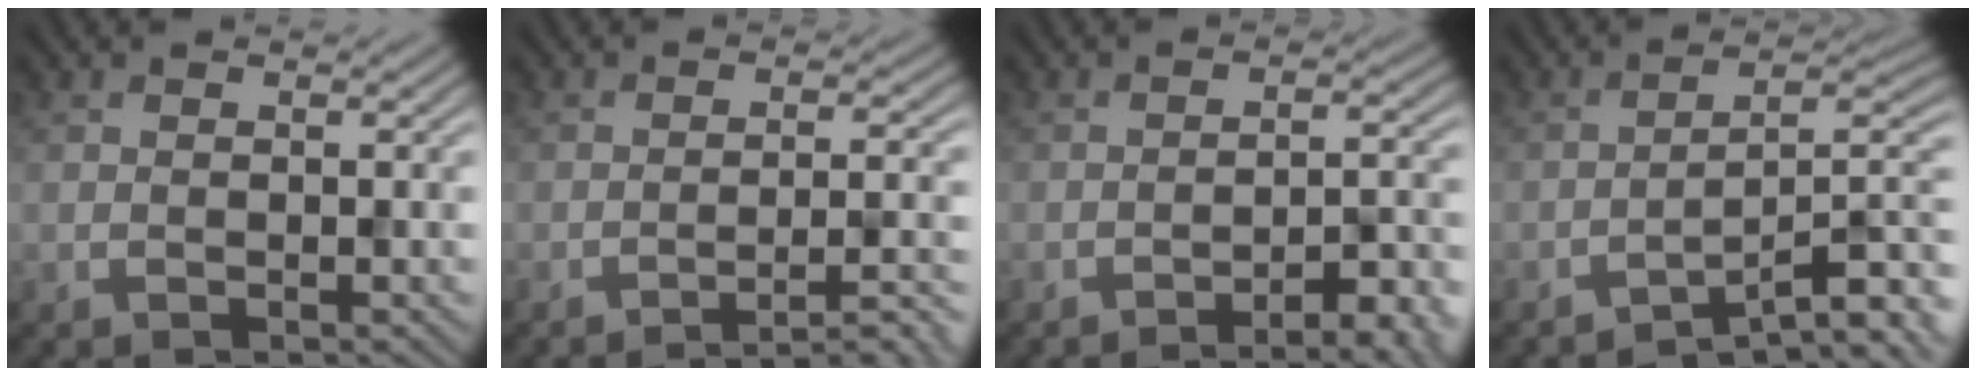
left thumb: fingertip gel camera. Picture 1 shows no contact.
{"total": 5.6, "force": [-4.3, 0.6, 3.6], "torque": [-0.054, 0.018, -0.071]}
{"total": 7.4, "force": [-4.9, 1.7, 5.2], "torque": [-0.064, 0.011, -0.067]}
{"total": 9.7, "force": [-6.0, 2.0, 7.3], "torque": [-0.097, 0.004, -0.090]}